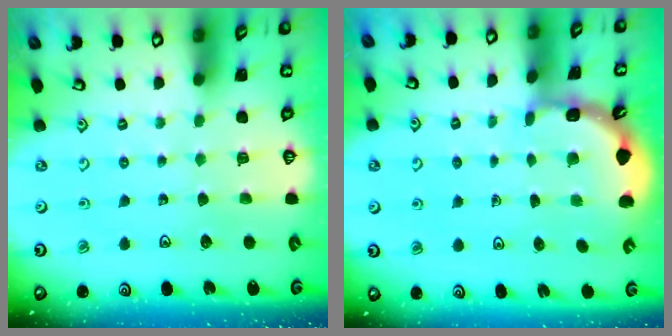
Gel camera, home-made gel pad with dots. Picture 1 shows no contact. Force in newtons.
{"total": 2.2, "press": 2.2, "slide": 0.4}